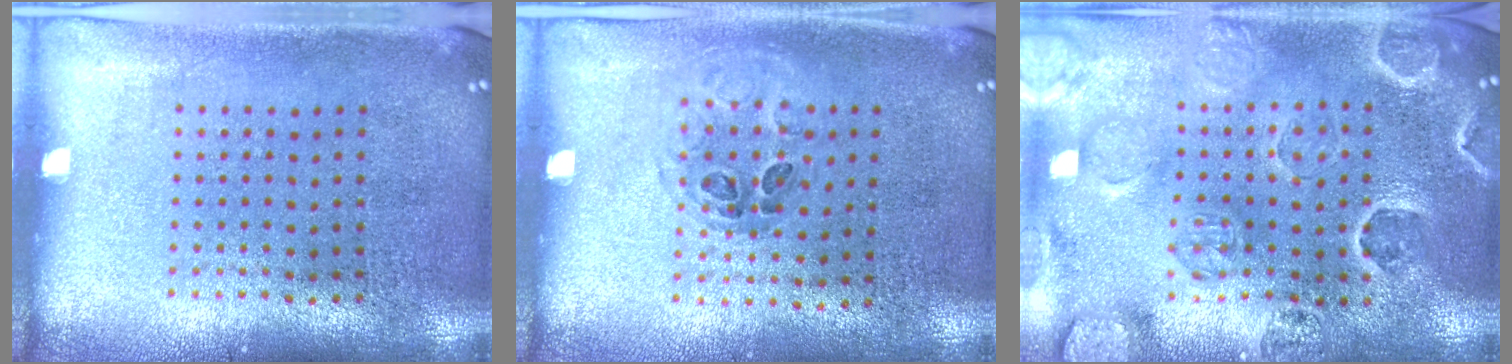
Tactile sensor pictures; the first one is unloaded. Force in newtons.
{"total": 1.0, "press": 0.7, "slide": 0.7}
{"total": 2.8, "press": 2.7, "slide": 0.8}